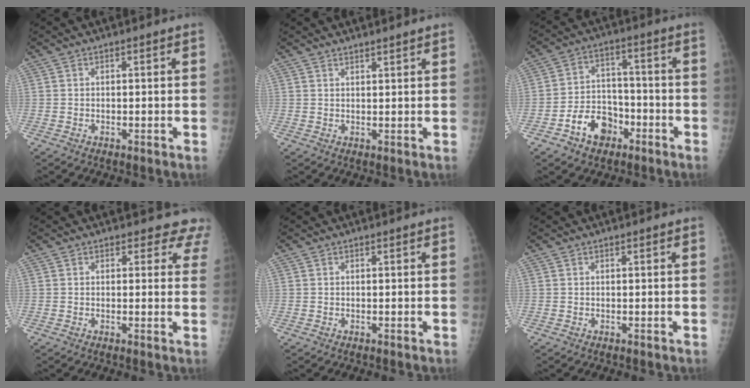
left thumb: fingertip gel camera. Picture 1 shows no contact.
{"total": 1.4, "force": [1.3, 0.0, 0.5], "torque": [-0.001, -0.009, 0.024]}
{"total": 9.3, "force": [-5.0, 6.6, 4.3], "torque": [-0.043, 0.041, -0.083]}
{"total": 4.9, "force": [4.2, 2.5, 0.2], "torque": [0.042, -0.017, 0.020]}
{"total": 0.0}
{"total": 0.0}